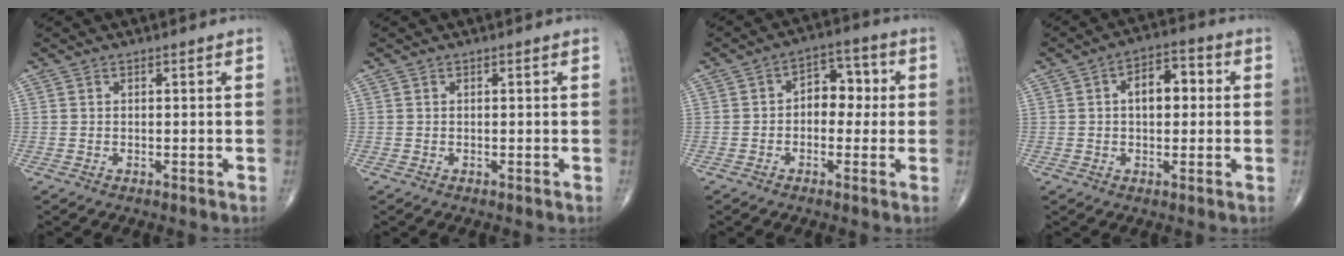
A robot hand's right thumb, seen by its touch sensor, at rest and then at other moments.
{"total": 0.0}
{"total": 7.0, "force": [0.1, 4.9, 5.0], "torque": [-0.030, 0.024, -0.010]}
{"total": 7.5, "force": [0.9, 4.4, 6.0], "torque": [-0.071, 0.019, 0.006]}